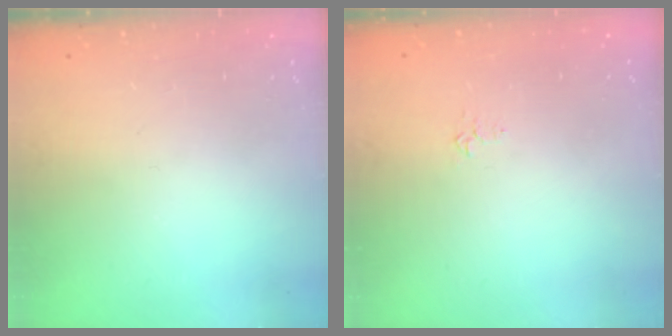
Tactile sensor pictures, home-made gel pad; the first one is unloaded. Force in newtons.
{"total": 3.3, "press": 3.2, "slide": 0.4}